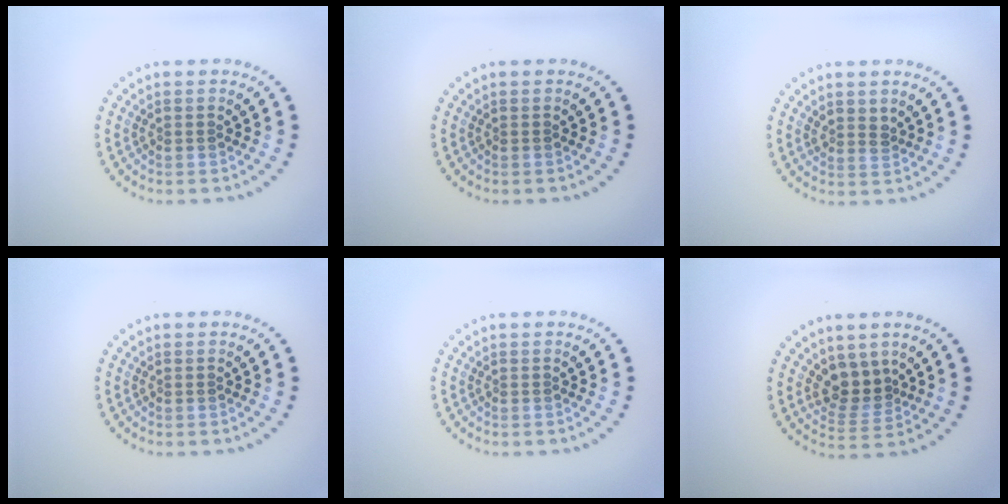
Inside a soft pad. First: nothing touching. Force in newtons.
{"total": 0.0}
{"total": 1.2, "press": 1.0, "slide": 0.7}
{"total": 0.0}
{"total": 0.0}
{"total": 2.9, "press": 2.3, "slide": 1.8}